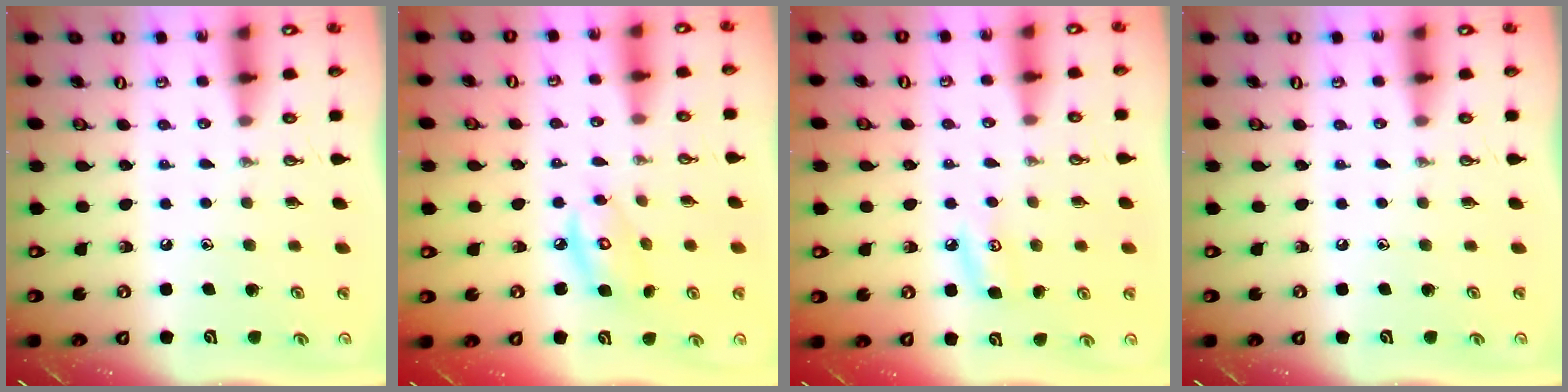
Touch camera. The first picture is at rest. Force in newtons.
{"total": 6.9, "press": 6.9, "slide": 0.4}
{"total": 6.1, "press": 6.0, "slide": 0.6}
{"total": 0.0}